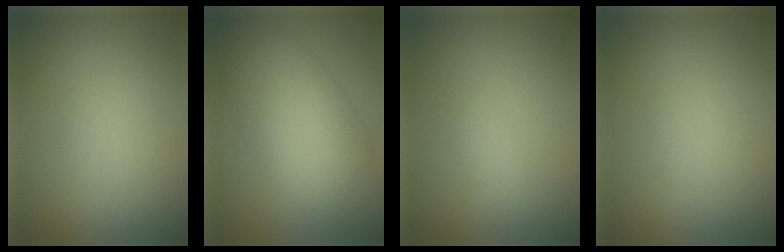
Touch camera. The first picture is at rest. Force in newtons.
{"total": 8.7, "press": 8.6, "slide": 0.4}
{"total": 1.2, "press": 1.2, "slide": 0.1}
{"total": 0.0}